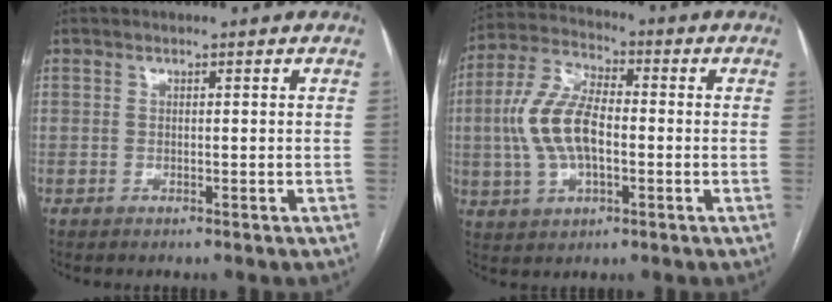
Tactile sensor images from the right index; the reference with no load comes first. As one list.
[{"total": 11.4, "force": [-0.9, 5.3, 10.1], "torque": [-0.227, 0.017, -0.016]}]